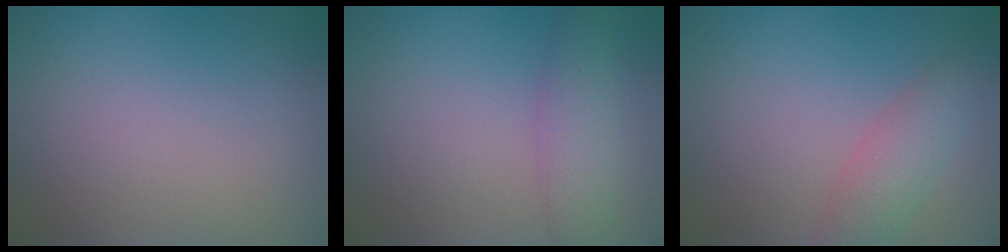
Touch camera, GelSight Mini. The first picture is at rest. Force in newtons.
{"total": 3.6, "press": 3.6, "slide": 0.1}
{"total": 3.6, "press": 3.6, "slide": 0.2}